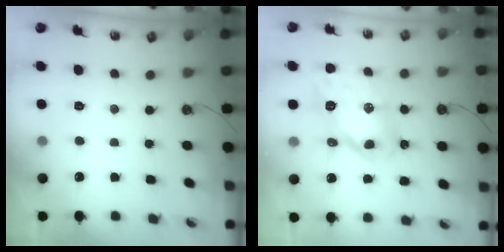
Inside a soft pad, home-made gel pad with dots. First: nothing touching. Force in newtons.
{"total": 10.7, "press": 10.7, "slide": 0.5}